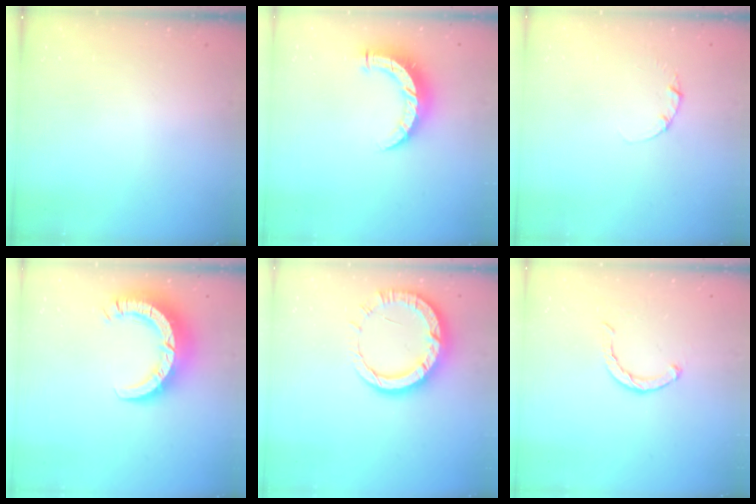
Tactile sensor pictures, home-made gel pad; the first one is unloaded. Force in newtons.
{"total": 9.2, "press": 9.1, "slide": 0.6}
{"total": 1.3, "press": 1.3, "slide": 0.2}
{"total": 10.6, "press": 10.5, "slide": 1.0}
{"total": 12.1, "press": 12.0, "slide": 1.2}
{"total": 2.7, "press": 2.7, "slide": 0.4}